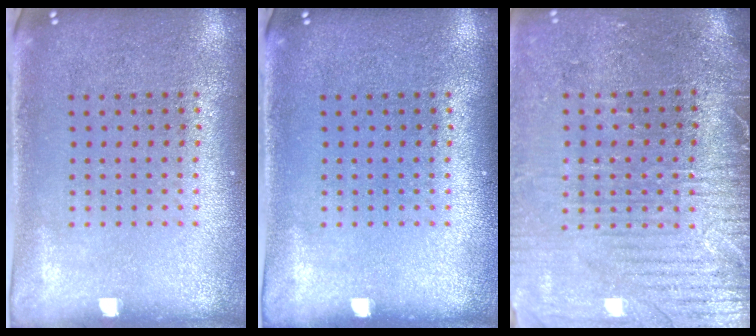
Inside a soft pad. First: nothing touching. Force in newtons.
{"total": 0.0}
{"total": 3.6, "press": 3.4, "slide": 1.4}